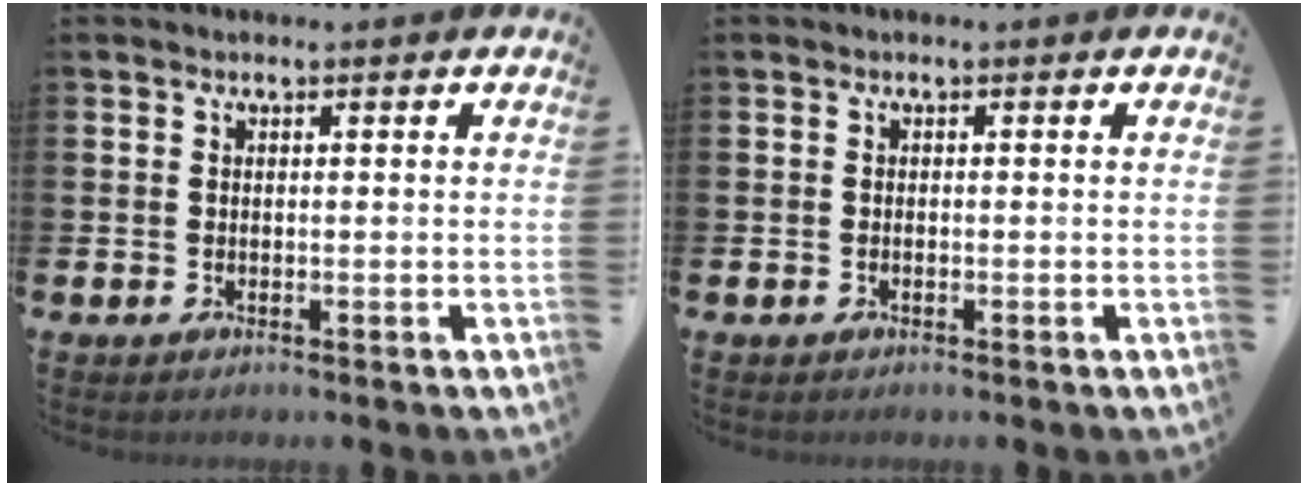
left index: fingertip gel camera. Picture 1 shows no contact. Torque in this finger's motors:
{"motor_torque": [-0.23, -0.06, -0.04, -0.01]}